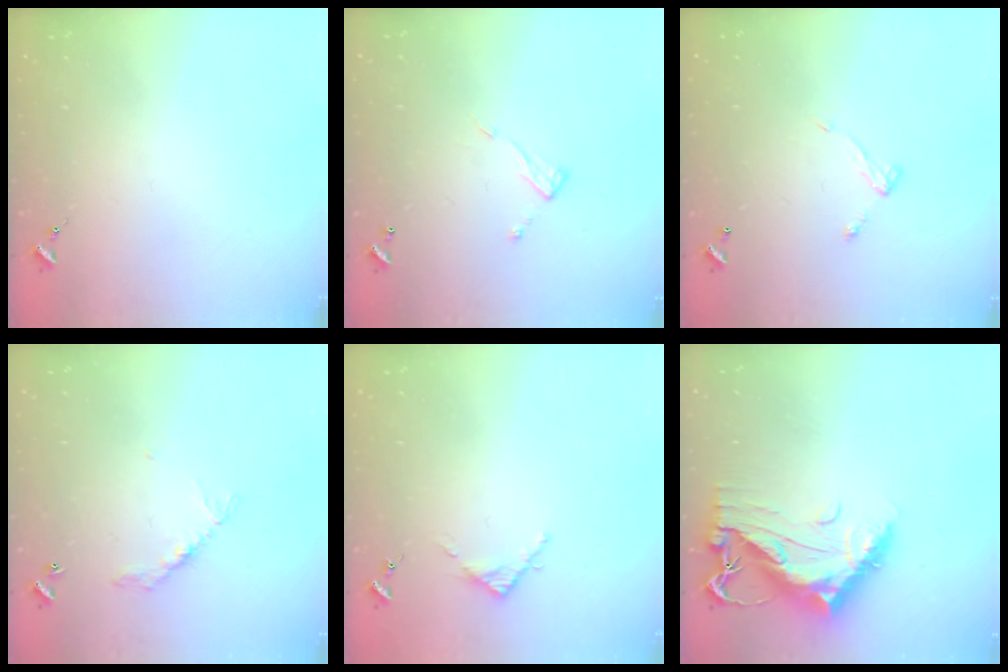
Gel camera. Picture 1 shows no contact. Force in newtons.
{"total": 7.0, "press": 7.0, "slide": 0.4}
{"total": 5.4, "press": 5.4, "slide": 0.4}
{"total": 6.4, "press": 6.4, "slide": 0.4}
{"total": 3.3, "press": 3.2, "slide": 0.3}
{"total": 13.7, "press": 13.6, "slide": 1.3}